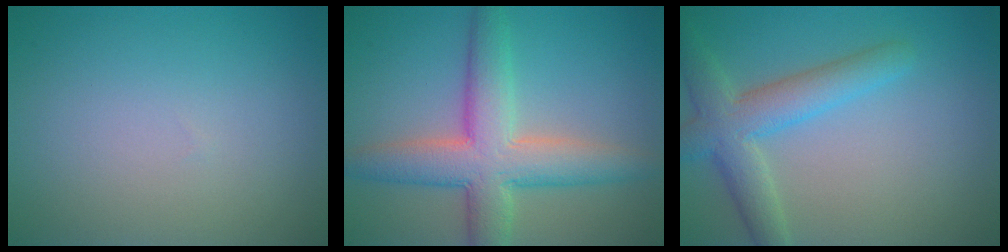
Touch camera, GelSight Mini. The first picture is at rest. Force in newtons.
{"total": 7.3, "press": 7.3, "slide": 0.2}
{"total": 4.8, "press": 4.8, "slide": 0.3}